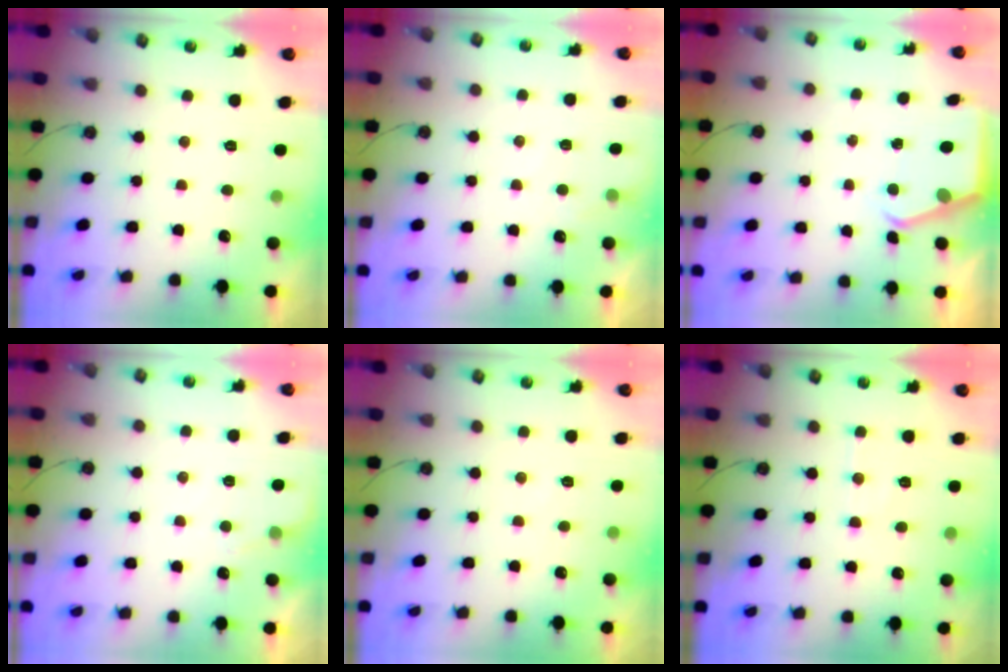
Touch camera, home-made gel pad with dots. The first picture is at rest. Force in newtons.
{"total": 3.9, "press": 3.9, "slide": 0.5}
{"total": 3.9, "press": 3.9, "slide": 0.2}
{"total": 3.9, "press": 3.9, "slide": 0.4}
{"total": 3.8, "press": 3.8, "slide": 0.4}
{"total": 5.0, "press": 5.0, "slide": 0.5}